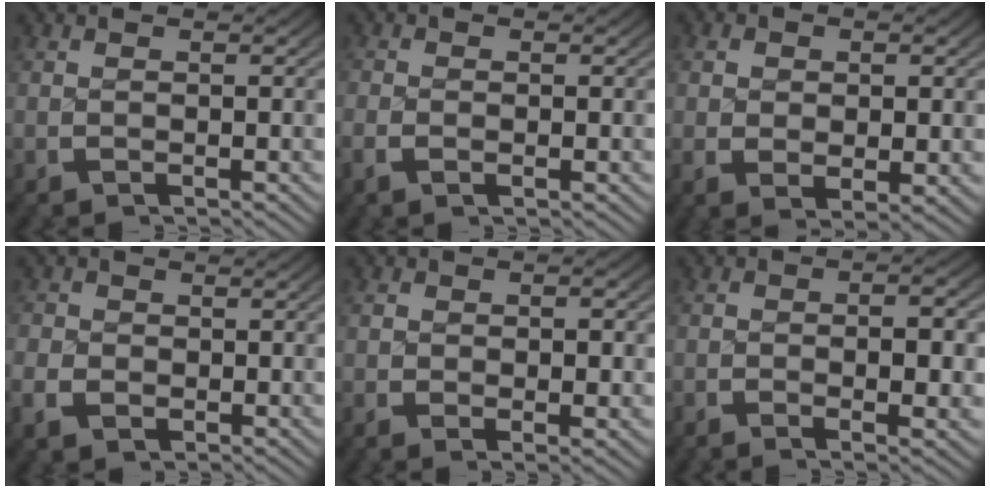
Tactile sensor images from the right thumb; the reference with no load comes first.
{"total": 1.1, "force": [-0.4, 0.7, 0.8], "torque": [-0.017, 0.002, -0.011]}
{"total": 2.8, "force": [0.4, 1.6, 2.3], "torque": [-0.045, -0.011, 0.016]}
{"total": 2.7, "force": [-0.5, 2.3, 1.3], "torque": [-0.024, 0.002, -0.009]}
{"total": 2.5, "force": [-0.2, 1.5, 2.0], "torque": [-0.035, -0.011, -0.001]}
{"total": 3.2, "force": [-0.7, 1.2, 2.9], "torque": [-0.044, -0.007, -0.014]}